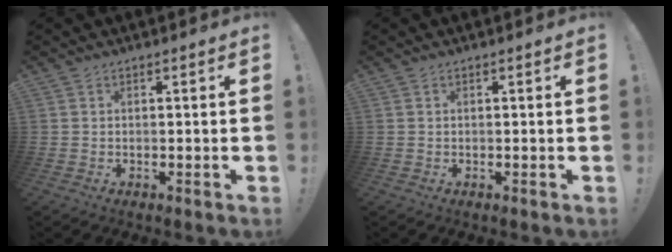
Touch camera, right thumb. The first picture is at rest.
{"total": 0.0}